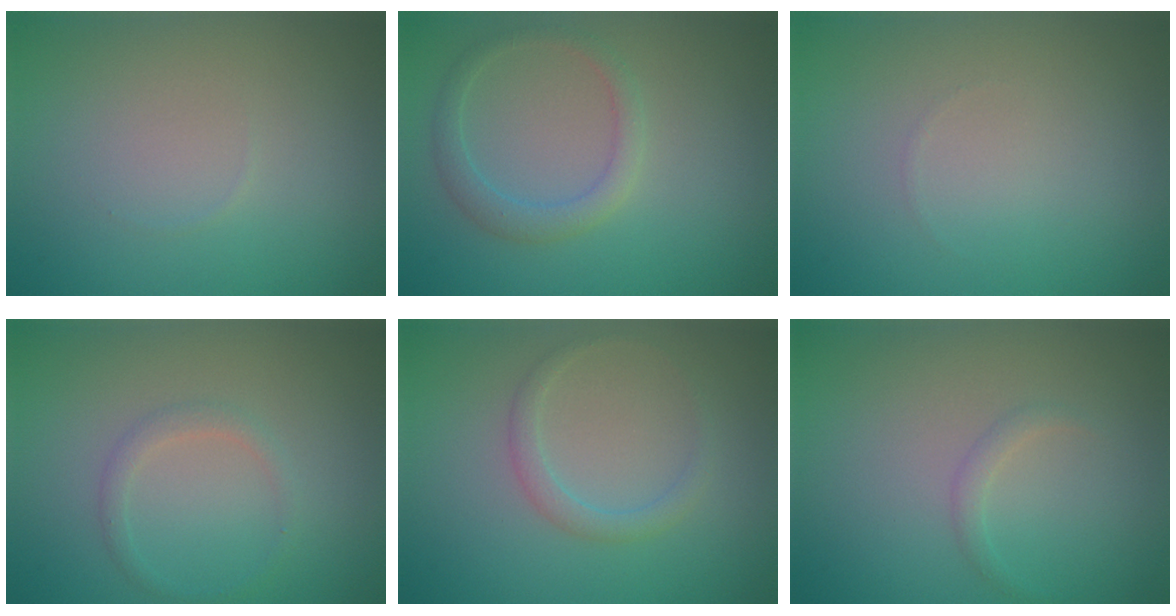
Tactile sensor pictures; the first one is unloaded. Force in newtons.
{"total": 2.2, "press": 2.2, "slide": 0.1}
{"total": 0.0}
{"total": 1.2, "press": 1.2, "slide": 0.1}
{"total": 1.6, "press": 1.6, "slide": 0.0}
{"total": 0.9, "press": 0.9, "slide": 0.0}